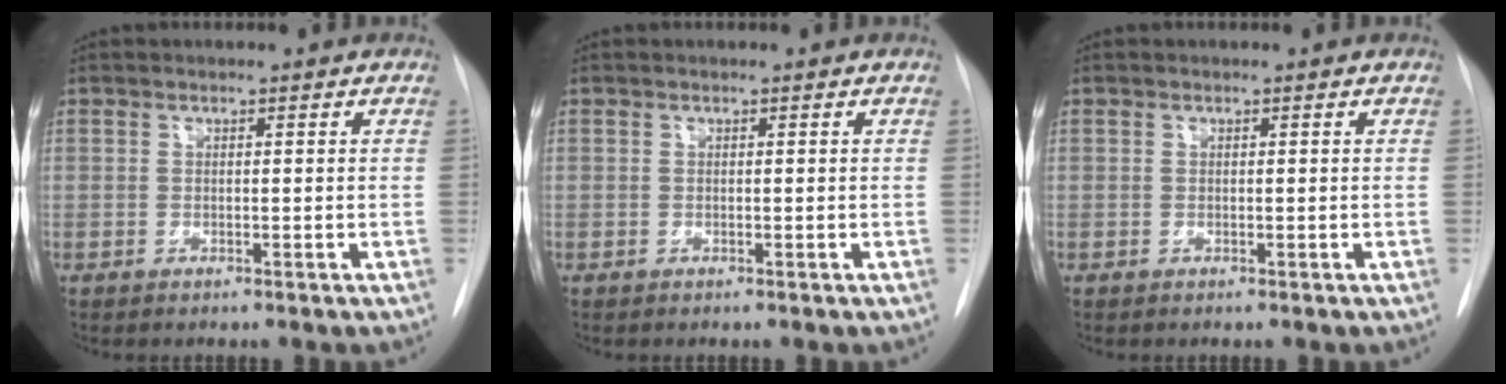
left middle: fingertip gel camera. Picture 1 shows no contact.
{"total": 0.0}
{"total": 1.4, "force": [-0.5, -0.7, -1.2], "torque": [0.027, -0.008, -0.007]}